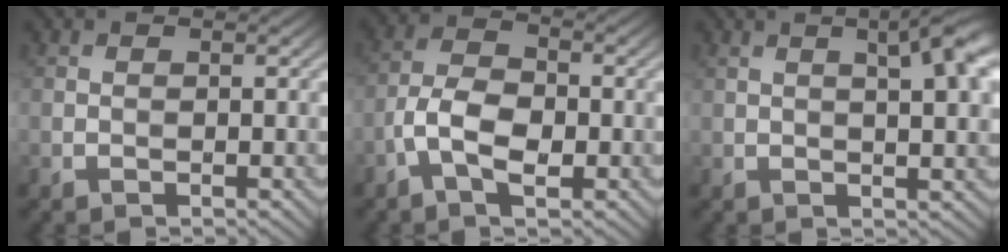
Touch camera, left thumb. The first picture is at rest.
{"total": 6.3, "force": [-2.4, 3.2, 4.8], "torque": [-0.099, 0.006, -0.056]}
{"total": 7.3, "force": [2.4, 1.7, 6.7], "torque": [-0.090, 0.017, 0.030]}